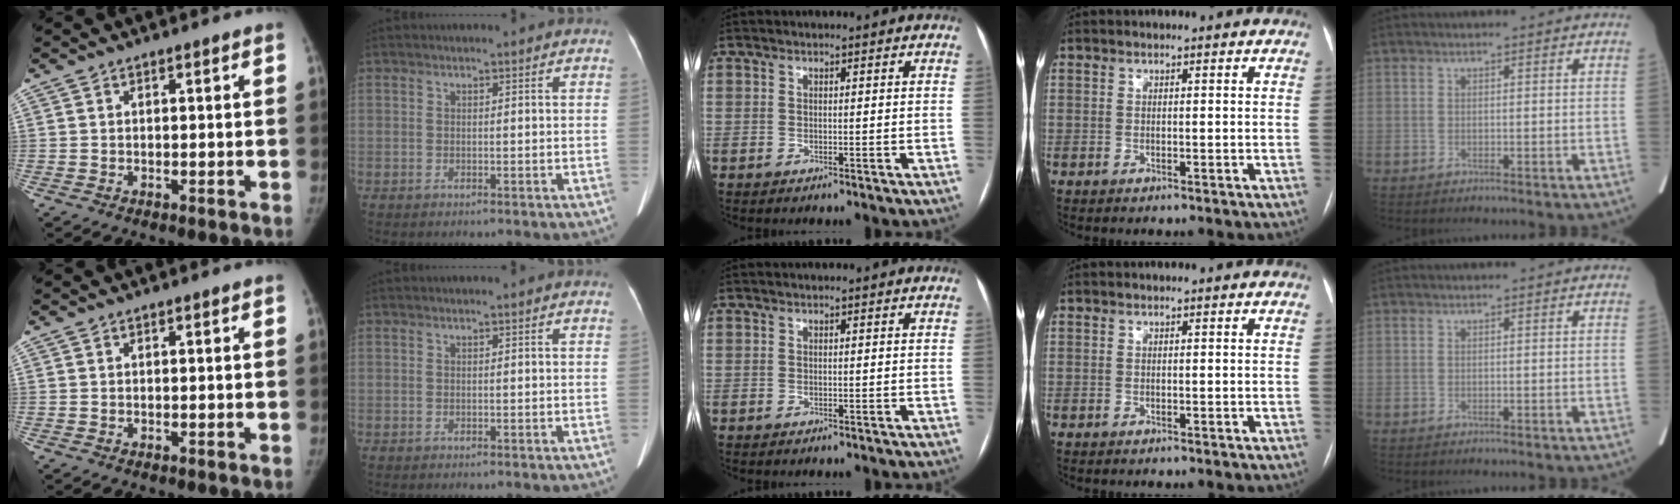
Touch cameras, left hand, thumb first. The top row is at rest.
{}